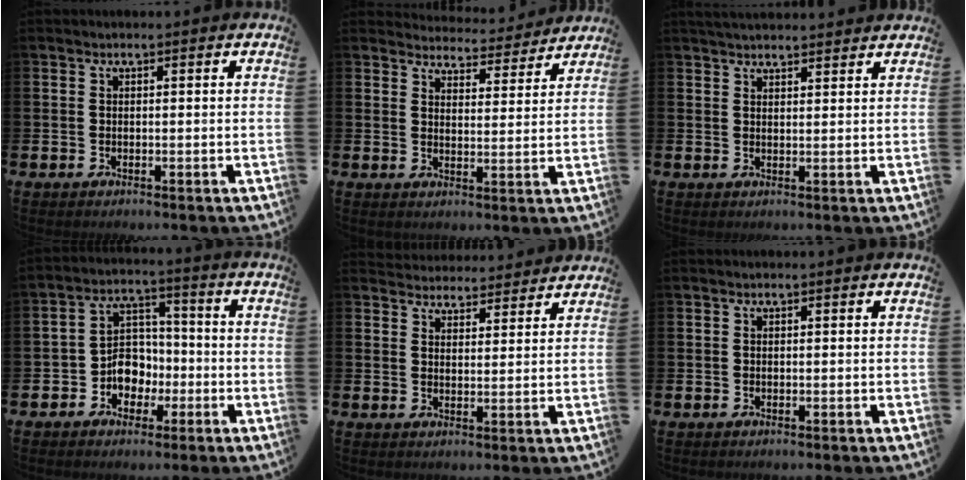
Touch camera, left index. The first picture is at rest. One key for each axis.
{"total": 4.4, "fx": 4.4, "fy": 0.8, "fz": 0.1, "tx": -0.004, "ty": -0.039, "tz": 0.071}
{"total": 3.0, "fx": 3.0, "fy": 0.3, "fz": 0.3, "tx": -0.010, "ty": -0.011, "tz": 0.055}
{"total": 5.5, "fx": -1.4, "fy": 4.8, "fz": 2.2, "tx": -0.044, "ty": 0.006, "tz": -0.031}
{"total": 4.1, "fx": 4.0, "fy": 0.8, "fz": -0.4, "tx": -0.004, "ty": -0.026, "tz": 0.072}
{"total": 0.0}